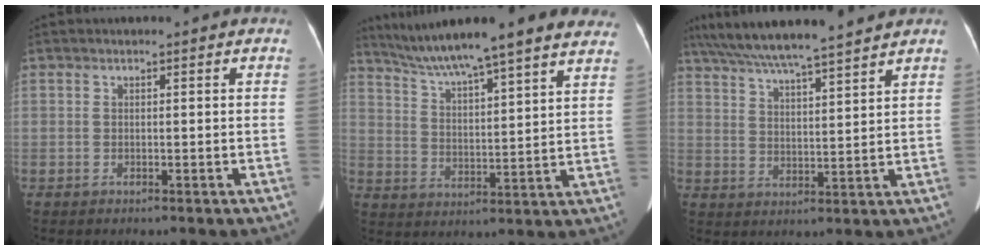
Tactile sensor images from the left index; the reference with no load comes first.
{"total": 21.7, "force": [18.7, 1.1, 11.0], "torque": [-0.181, 0.008, 0.266]}
{"total": 16.2, "force": [14.1, 0.3, 8.0], "torque": [-0.145, 0.031, 0.226]}